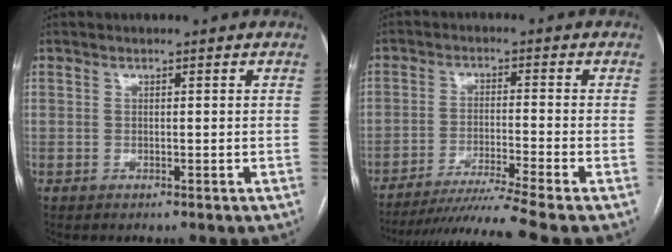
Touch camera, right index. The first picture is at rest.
{"total": 11.6, "force": [-9.9, -3.4, 5.1], "torque": [-0.072, -0.028, -0.162]}